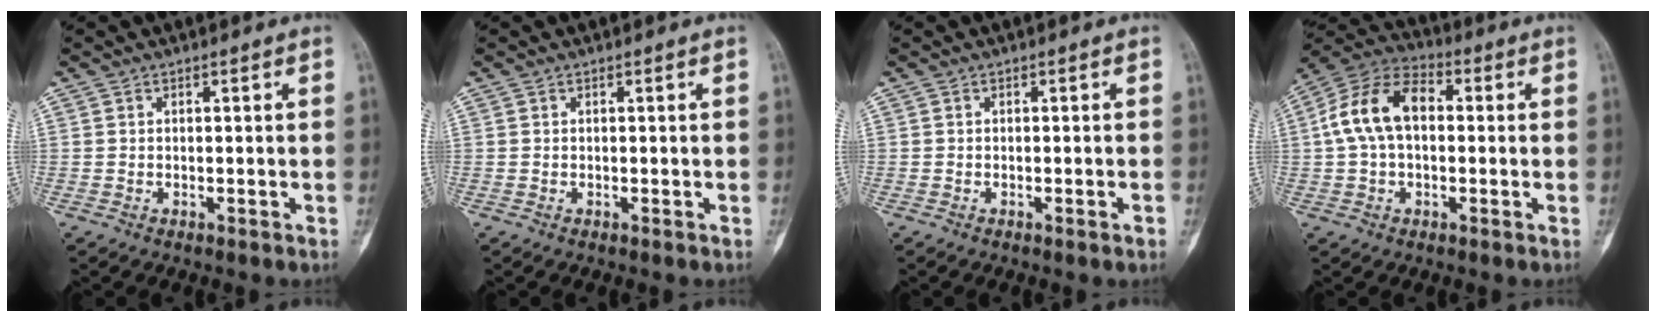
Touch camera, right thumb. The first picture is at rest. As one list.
[{"total": 0.0}, {"total": 1.0, "force": [-0.6, -0.1, 0.7], "torque": [-0.012, -0.001, -0.008]}, {"total": 12.8, "force": [1.1, 8.1, 9.9], "torque": [-0.186, 0.038, 0.009]}]